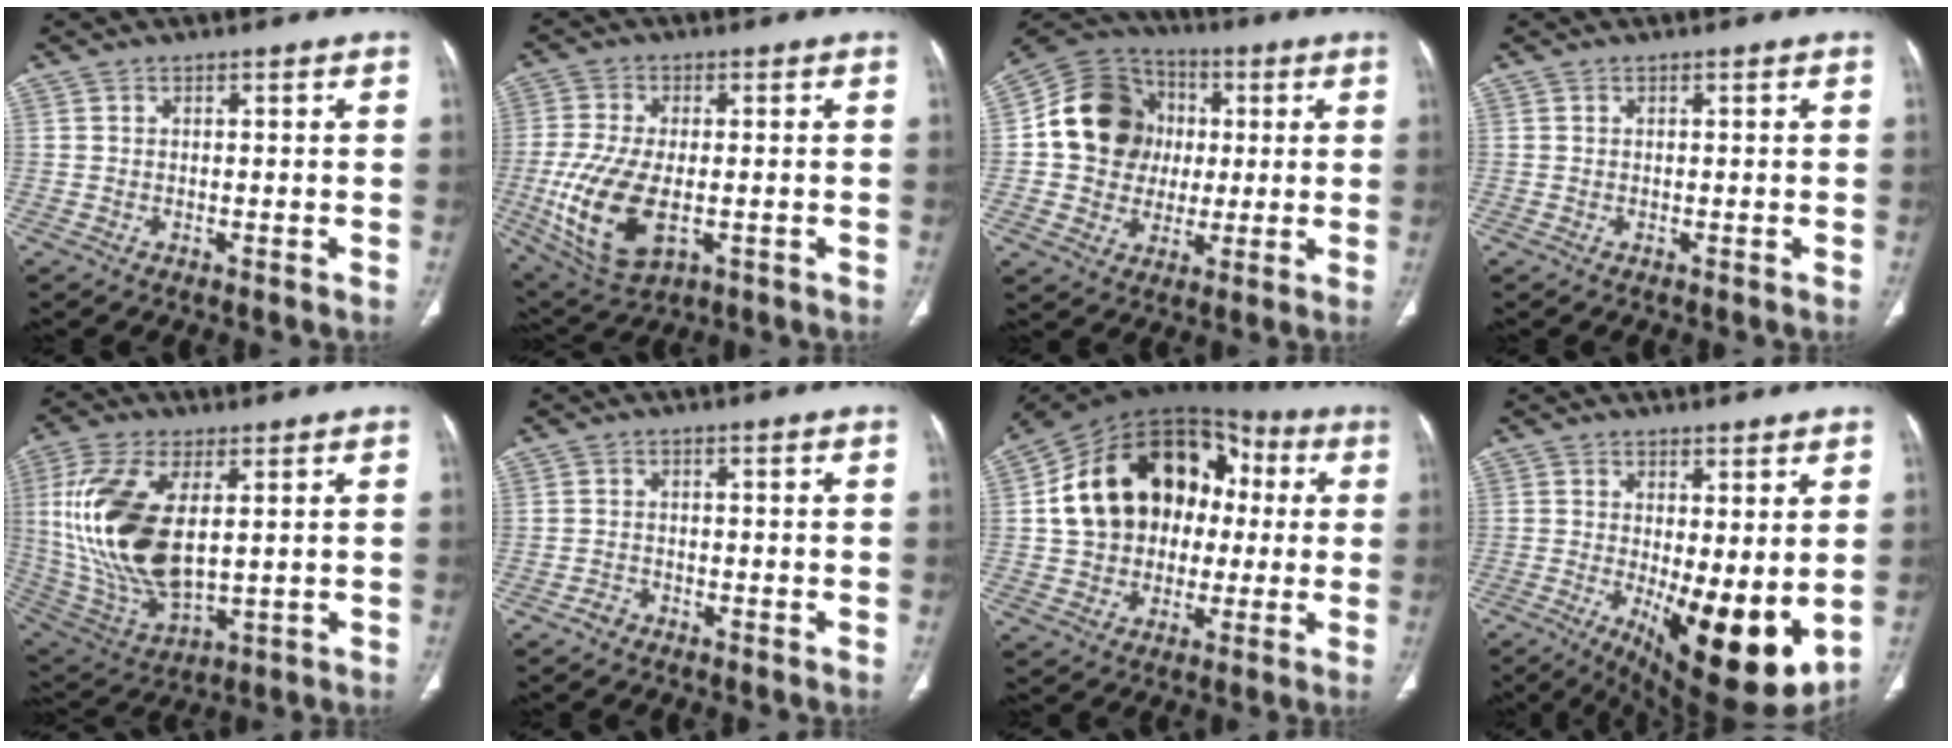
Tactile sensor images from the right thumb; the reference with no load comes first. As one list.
[{"total": 14.2, "force": [-2.8, 7.4, 11.8], "torque": [-0.248, -0.013, -0.036]}, {"total": 15.9, "force": [1.6, 14.0, 7.5], "torque": [-0.102, 0.017, 0.026]}, {"total": 0.0}, {"total": 20.6, "force": [3.2, 10.3, 17.5], "torque": [-0.370, -0.021, 0.071]}, {"total": 1.5, "force": [-1.1, 0.9, 0.2], "torque": [-0.006, 0.007, -0.022]}, {"total": 22.2, "force": [2.0, 16.8, 14.4], "torque": [-0.214, 0.041, 0.036]}, {"total": 14.9, "force": [-1.8, 5.6, 13.7], "torque": [-0.198, -0.036, -0.007]}]